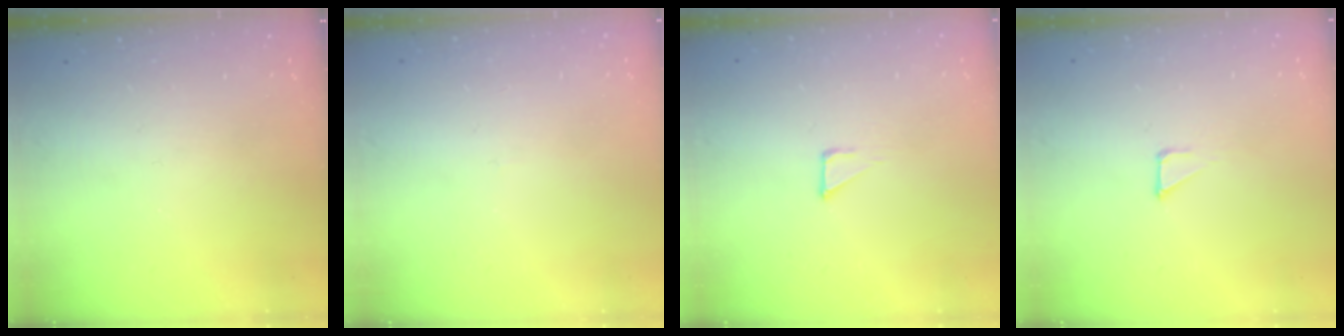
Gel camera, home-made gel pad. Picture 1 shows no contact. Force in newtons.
{"total": 2.7, "press": 2.7, "slide": 0.3}
{"total": 2.1, "press": 2.1, "slide": 0.1}
{"total": 1.2, "press": 1.2, "slide": 0.0}